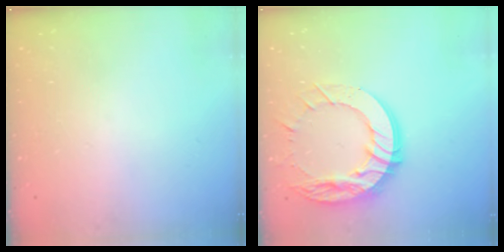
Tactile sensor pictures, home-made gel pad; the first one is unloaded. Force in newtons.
{"total": 16.7, "press": 16.6, "slide": 1.6}